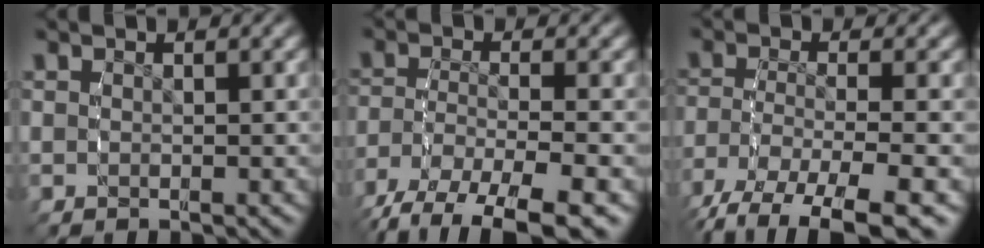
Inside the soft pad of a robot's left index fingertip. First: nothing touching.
{"total": 9.1, "force": [-6.1, 3.8, 5.6], "torque": [-0.101, -0.037, -0.070]}
{"total": 8.9, "force": [-5.8, 3.9, 5.6], "torque": [-0.109, -0.043, -0.063]}